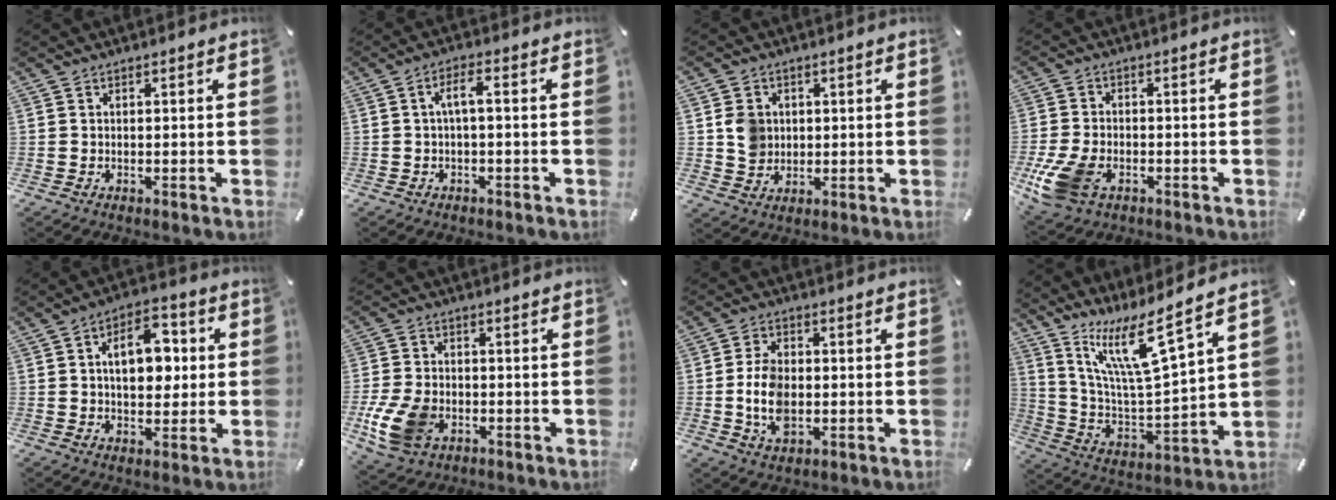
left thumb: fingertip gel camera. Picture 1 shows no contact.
{"total": 4.1, "force": [-0.2, 1.2, 3.9], "torque": [-0.076, 0.013, -0.007]}
{"total": 5.8, "force": [0.9, 5.5, 1.7], "torque": [-0.017, 0.005, 0.016]}
{"total": 10.3, "force": [-4.1, 6.6, 6.8], "torque": [-0.157, 0.003, -0.073]}
{"total": 11.3, "force": [1.5, 7.5, 8.3], "torque": [-0.107, 0.002, 0.021]}
{"total": 11.2, "force": [-3.6, 8.0, 7.1], "torque": [-0.166, 0.006, -0.062]}
{"total": 8.4, "force": [-1.2, 5.7, 6.0], "torque": [-0.140, 0.004, -0.022]}
{"total": 14.8, "force": [11.1, 1.7, 9.6], "torque": [-0.197, -0.073, 0.184]}